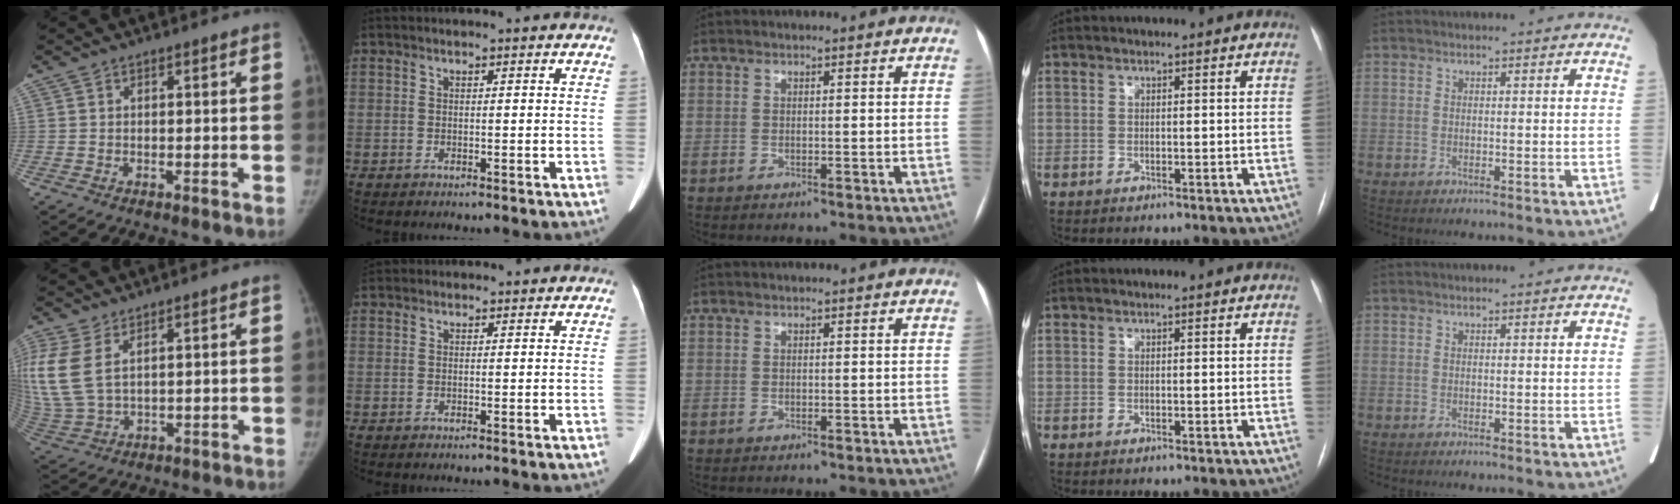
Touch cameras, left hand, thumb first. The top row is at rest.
{"thumb": {"total": 14.5, "force": [5.1, 8.6, 10.6], "torque": [-0.281, -0.009, 0.113]}, "index": {"total": 3.0, "force": [2.8, 0.9, 0.2], "torque": [-0.003, 0.022, 0.042]}}